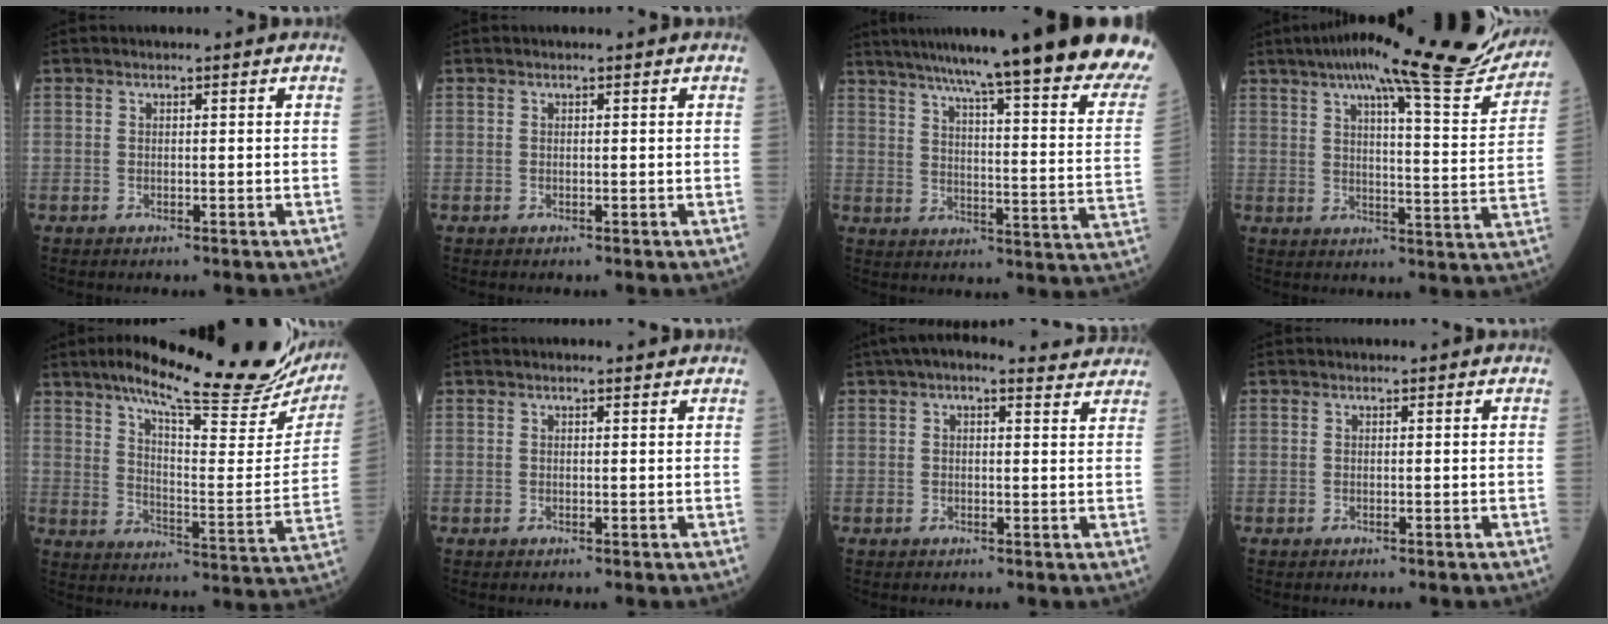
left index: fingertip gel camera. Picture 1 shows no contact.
{"total": 0.0}
{"total": 30.5, "force": [25.3, 0.3, 17.0], "torque": [-0.207, -0.073, 0.324]}
{"total": 22.1, "force": [18.7, 1.7, 11.6], "torque": [-0.169, -0.029, 0.235]}
{"total": 26.1, "force": [21.3, 3.9, 14.5], "torque": [-0.224, -0.043, 0.283]}
{"total": 0.5, "force": [0.4, 0.1, 0.3], "torque": [-0.012, 0.001, 0.005]}
{"total": 7.6, "force": [6.3, 2.1, 3.7], "torque": [-0.056, 0.028, 0.075]}
{"total": 0.0}